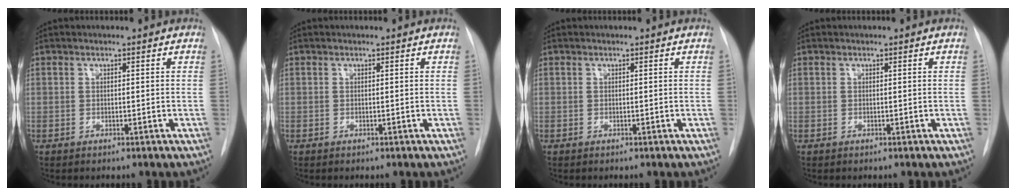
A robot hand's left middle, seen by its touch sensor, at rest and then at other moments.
{"total": 0.0}
{"total": 0.0}
{"total": 0.0}